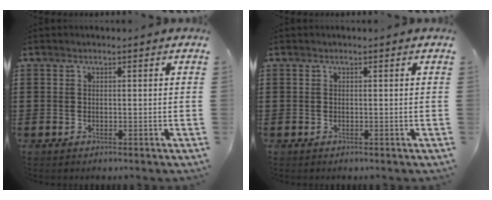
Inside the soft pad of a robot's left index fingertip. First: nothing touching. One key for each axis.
{"total": 0.0}